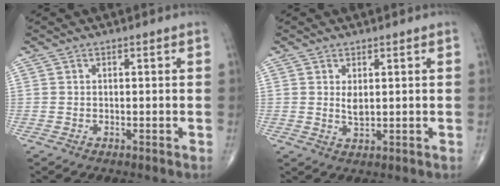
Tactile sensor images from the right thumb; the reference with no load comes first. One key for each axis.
{"total": 2.3, "fx": 0.7, "fy": 1.0, "fz": 1.9, "tx": -0.033, "ty": -0.009, "tz": 0.015}